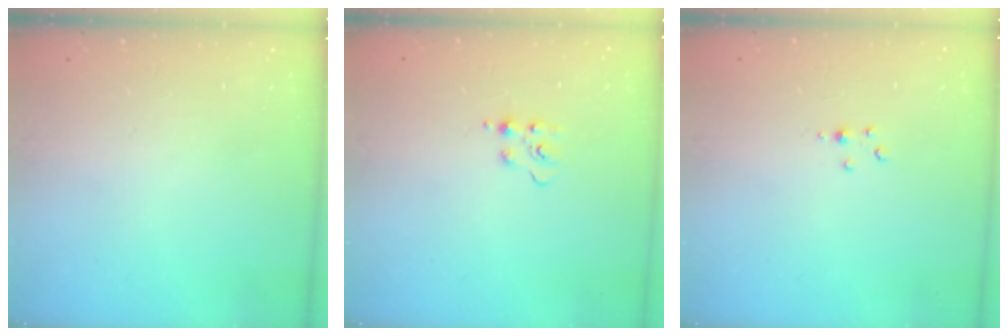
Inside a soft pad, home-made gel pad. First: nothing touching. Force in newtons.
{"total": 4.4, "press": 4.3, "slide": 0.4}
{"total": 2.8, "press": 2.8, "slide": 0.3}